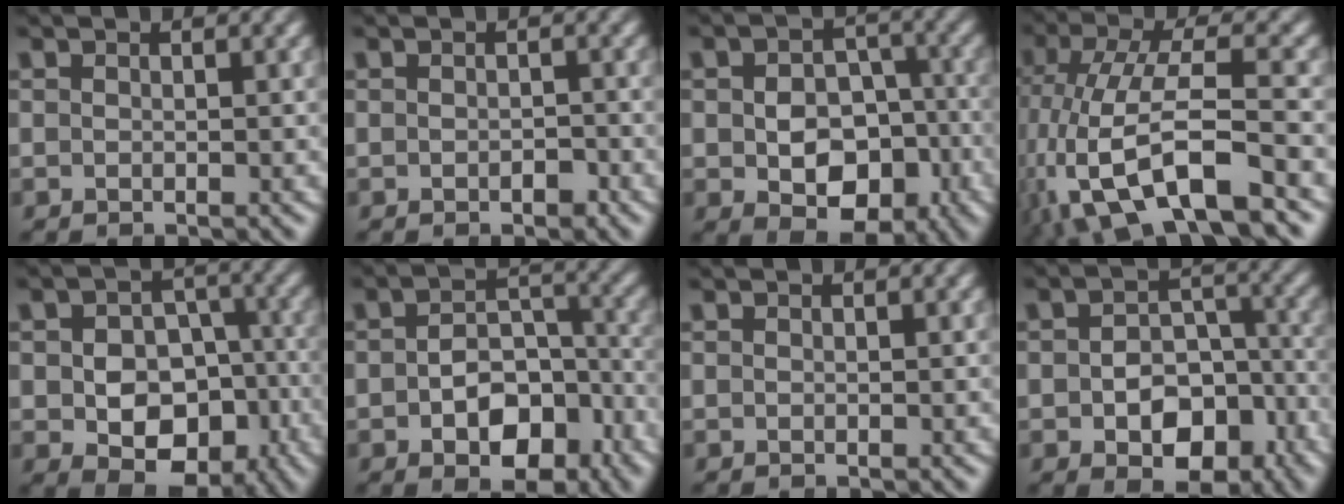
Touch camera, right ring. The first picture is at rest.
{"total": 0.7, "force": [-0.6, 0.2, 0.2], "torque": [-0.005, -0.005, -0.008]}
{"total": 7.1, "force": [-2.4, 4.9, 4.5], "torque": [-0.063, -0.041, -0.024]}
{"total": 8.3, "force": [-3.6, 3.9, 6.4], "torque": [-0.152, -0.046, -0.033]}
{"total": 8.2, "force": [-2.8, 6.1, 4.8], "torque": [-0.071, -0.046, -0.028]}
{"total": 6.2, "force": [-2.9, 3.9, 3.9], "torque": [-0.058, -0.023, -0.037]}
{"total": 0.0}
{"total": 6.1, "force": [-3.0, 3.9, 3.6], "torque": [-0.043, -0.023, -0.038]}